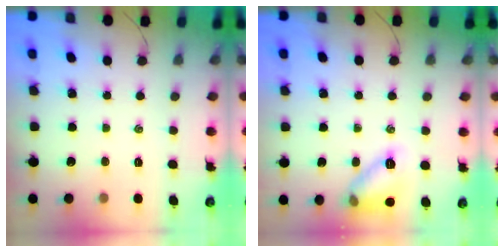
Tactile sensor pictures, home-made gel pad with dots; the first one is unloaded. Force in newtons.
{"total": 11.6, "press": 11.6, "slide": 0.3}